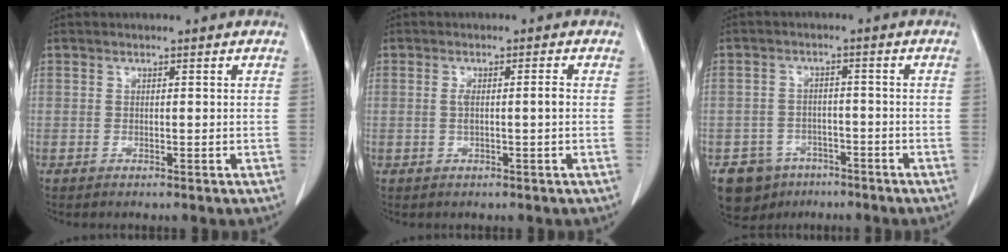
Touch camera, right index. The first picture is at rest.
{"total": 2.3, "force": [0.0, 0.0, 2.3], "torque": [-0.042, 0.004, 0.004]}
{"total": 6.8, "force": [-4.3, 5.1, 0.8], "torque": [-0.013, 0.010, -0.062]}